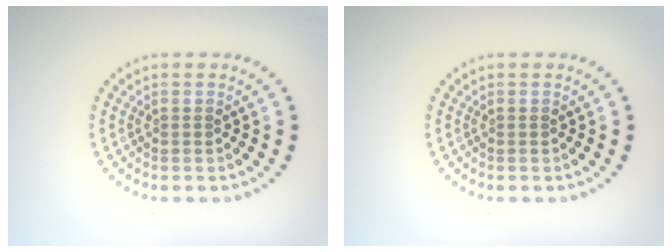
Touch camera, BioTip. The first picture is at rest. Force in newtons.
{"total": 0.0}